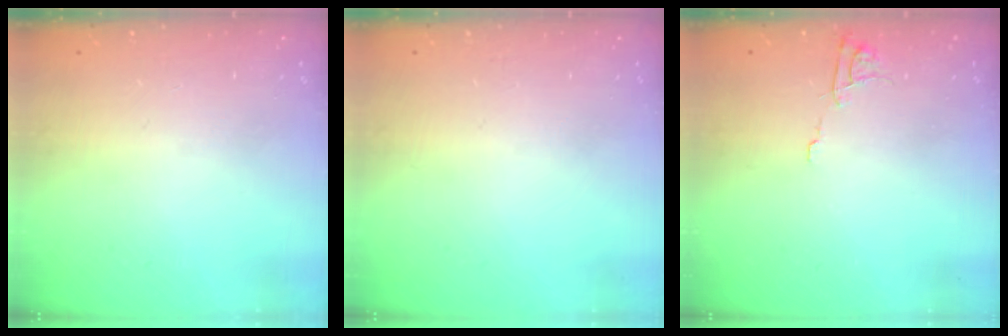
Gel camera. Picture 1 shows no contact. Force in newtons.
{"total": 0.0}
{"total": 5.4, "press": 5.4, "slide": 0.5}